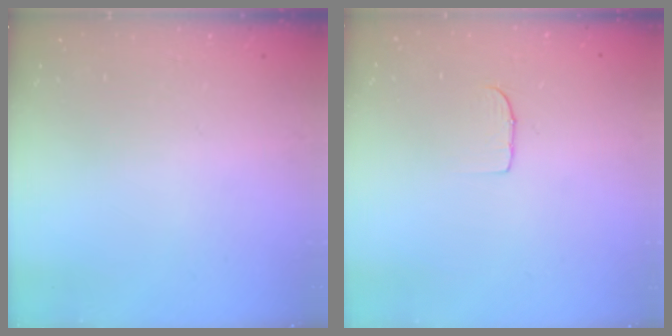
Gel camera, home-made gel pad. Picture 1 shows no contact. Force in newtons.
{"total": 4.3, "press": 4.3, "slide": 0.3}